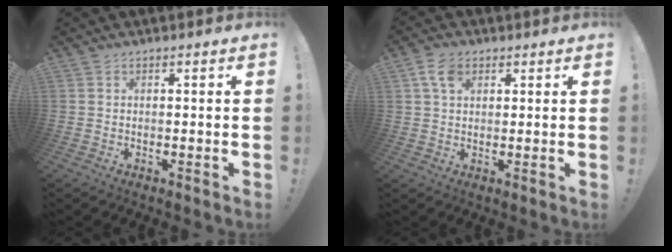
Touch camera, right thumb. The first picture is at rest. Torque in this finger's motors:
{"motor_torque": [0.05, 0.05, 0.20, 0.36, 0.02]}